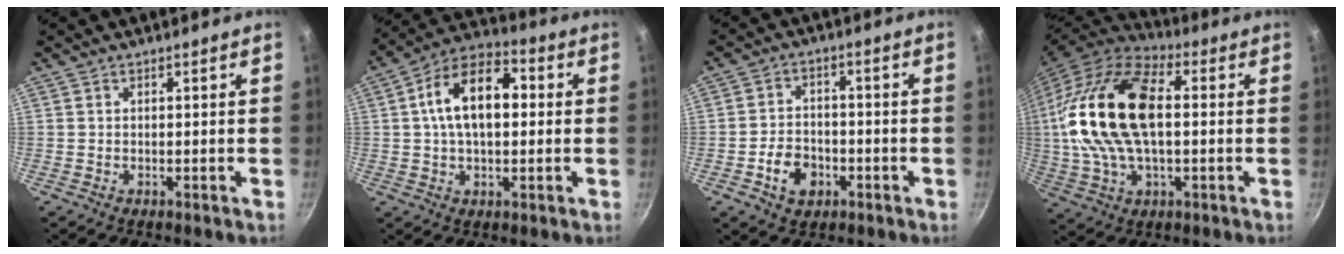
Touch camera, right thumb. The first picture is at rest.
{"total": 14.2, "force": [1.8, 8.3, 11.4], "torque": [-0.161, 0.031, 0.014]}
{"total": 6.8, "force": [-2.8, 4.9, 3.8], "torque": [-0.051, 0.023, -0.050]}
{"total": 22.0, "force": [2.0, 11.9, 18.5], "torque": [-0.354, 0.026, 0.026]}